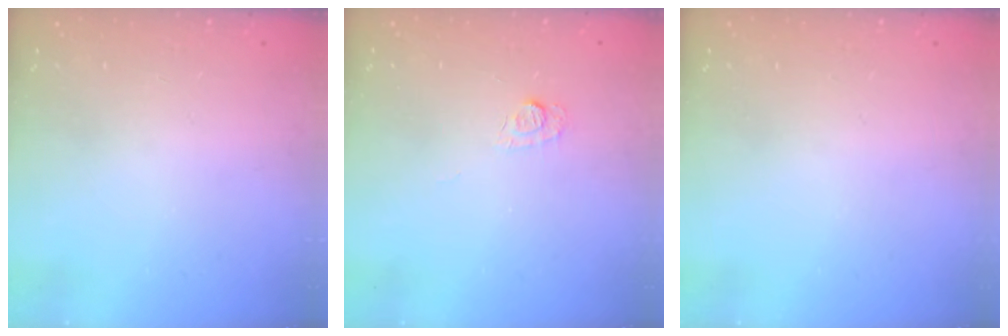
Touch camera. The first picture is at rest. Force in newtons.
{"total": 6.0, "press": 6.0, "slide": 0.6}
{"total": 0.0}